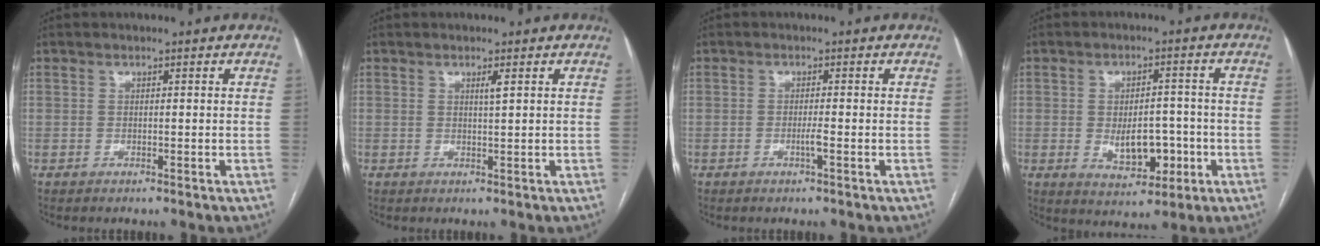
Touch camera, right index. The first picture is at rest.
{"total": 1.2, "force": [0.6, -0.1, 1.0], "torque": [-0.020, -0.003, 0.010]}
{"total": 1.3, "force": [-0.5, -0.2, 1.1], "torque": [-0.023, -0.001, -0.007]}
{"total": 7.4, "force": [-1.7, 4.0, 6.0], "torque": [-0.095, 0.003, -0.014]}